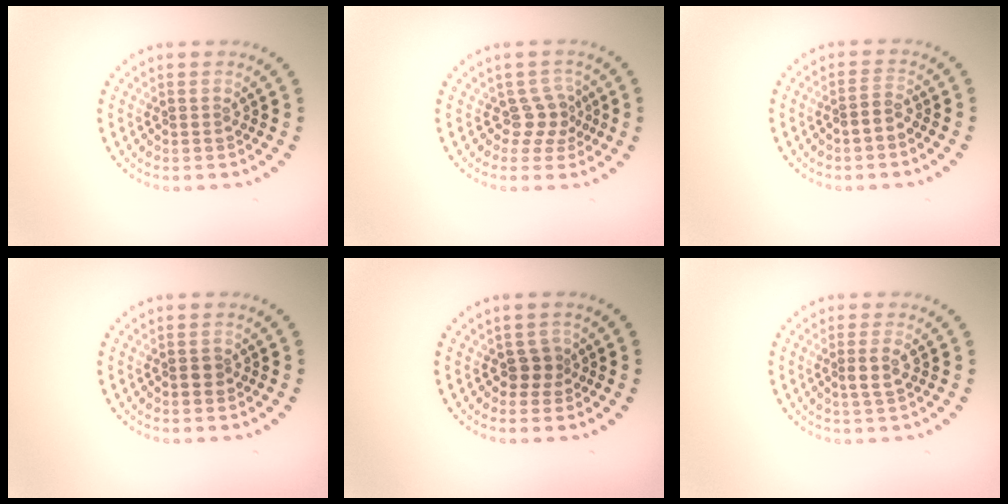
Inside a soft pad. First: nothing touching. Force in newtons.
{"total": 2.2, "press": 1.5, "slide": 1.6}
{"total": 1.4, "press": 1.2, "slide": 0.8}
{"total": 0.9, "press": 0.8, "slide": 0.4}
{"total": 1.6, "press": 1.3, "slide": 0.9}
{"total": 1.6, "press": 1.3, "slide": 1.0}